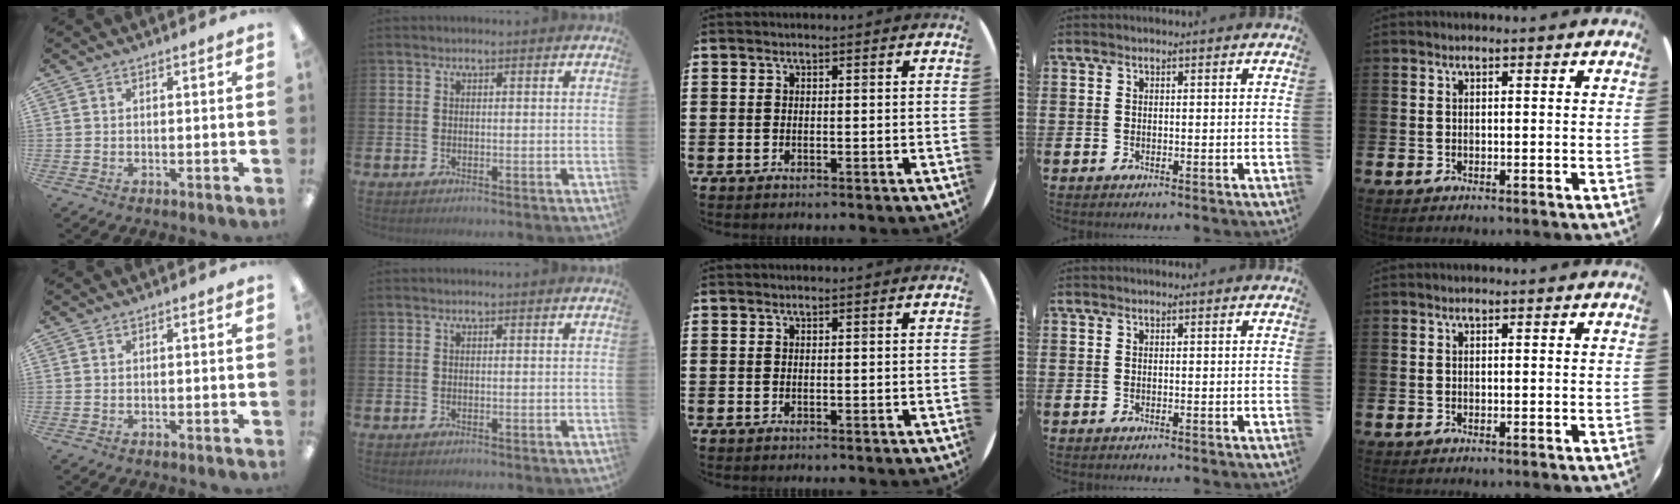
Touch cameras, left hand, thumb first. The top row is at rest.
{}